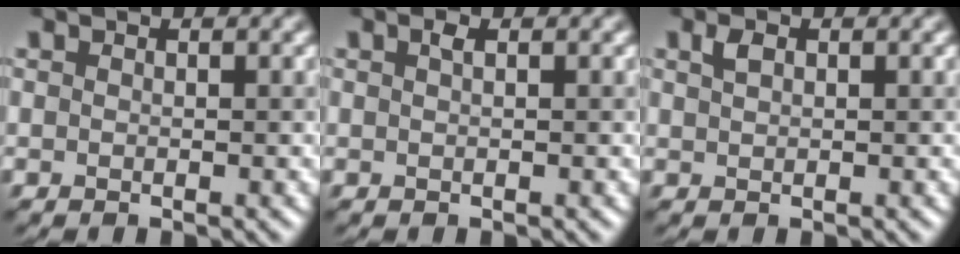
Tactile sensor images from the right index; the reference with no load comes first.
{"total": 0.7, "force": [0.3, 0.2, 0.6], "torque": [-0.012, 0.005, 0.005]}
{"total": 1.2, "force": [0.6, 0.6, 0.8], "torque": [-0.018, 0.004, 0.013]}